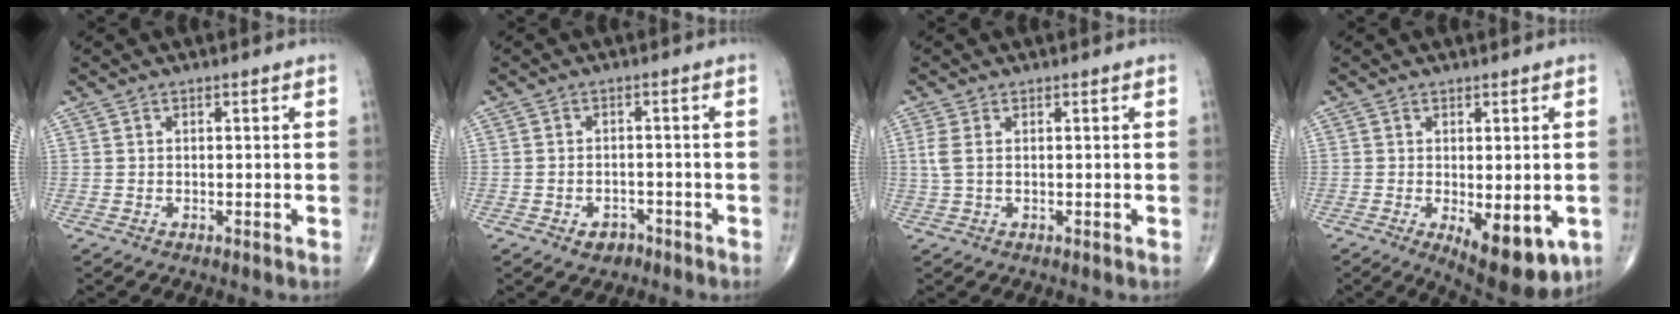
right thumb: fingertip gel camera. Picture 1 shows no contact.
{"total": 4.2, "force": [-2.6, 2.9, 1.6], "torque": [-0.008, 0.020, -0.033]}
{"total": 2.6, "force": [0.4, 0.9, 2.4], "torque": [-0.074, 0.002, 0.012]}
{"total": 11.4, "force": [-3.9, 4.7, 9.6], "torque": [-0.114, -0.019, -0.045]}